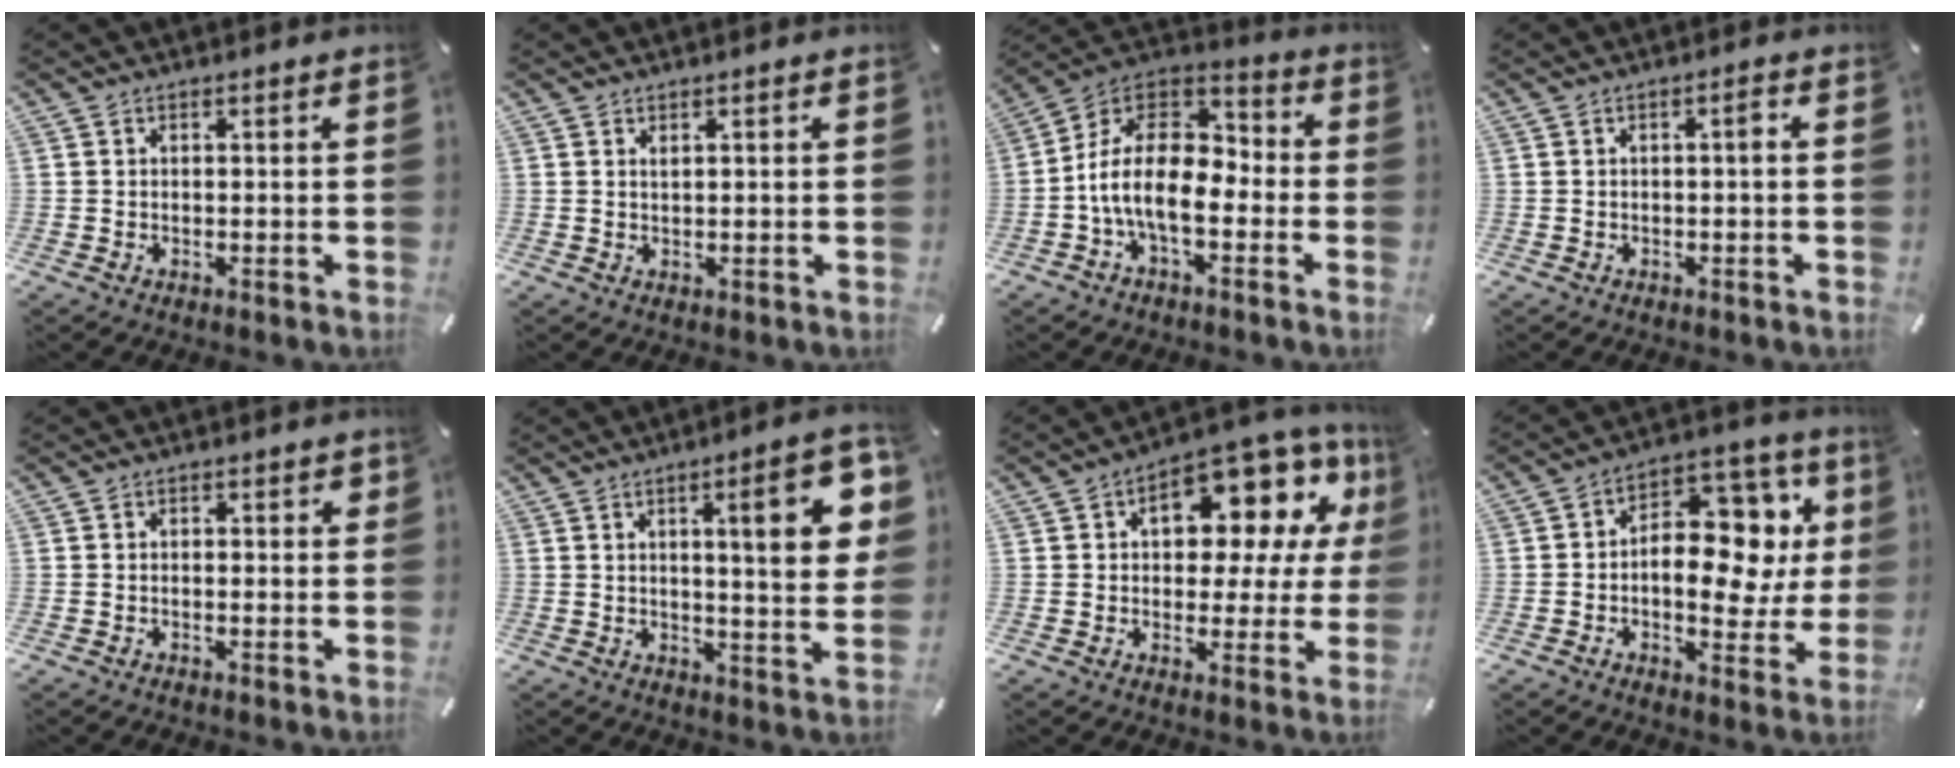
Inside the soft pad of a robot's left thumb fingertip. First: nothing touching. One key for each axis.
{"total": 0.8, "fx": 0.5, "fy": 0.3, "fz": 0.6, "tx": -0.012, "ty": -0.001, "tz": 0.009}
{"total": 14.2, "fx": -4.9, "fy": 7.9, "fz": 10.8, "tx": -0.228, "ty": 0.013, "tz": -0.089}
{"total": 1.9, "fx": -0.3, "fy": 0.3, "fz": 1.8, "tx": -0.035, "ty": 0.006, "tz": -0.007}
{"total": 0.8, "fx": -0.1, "fy": 0.4, "fz": 0.7, "tx": -0.013, "ty": 0.001, "tz": -0.003}
{"total": 15.8, "fx": 5.1, "fy": 3.3, "fz": 14.6, "tx": -0.208, "ty": -0.018, "tz": 0.068}
{"total": 13.6, "fx": 6.5, "fy": 7.6, "fz": 9.3, "tx": -0.119, "ty": -0.057, "tz": 0.108}
{"total": 14.9, "fx": 1.8, "fy": 9.8, "fz": 11.1, "tx": -0.133, "ty": -0.025, "tz": 0.034}